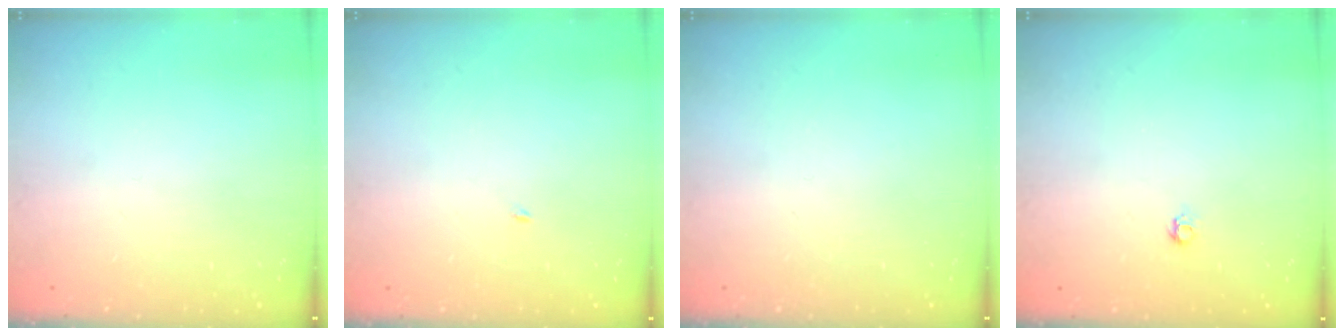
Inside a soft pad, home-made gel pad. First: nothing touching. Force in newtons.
{"total": 1.9, "press": 1.9, "slide": 0.2}
{"total": 0.0}
{"total": 3.7, "press": 3.6, "slide": 0.7}